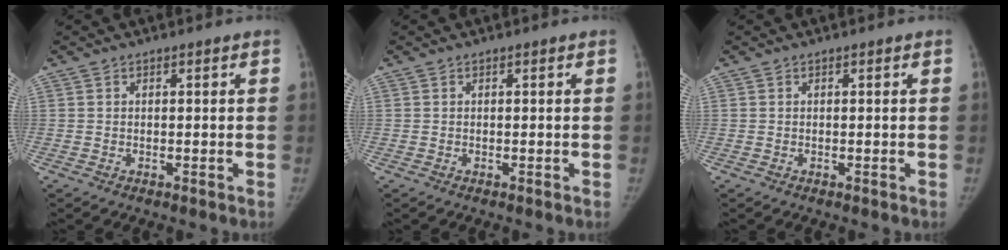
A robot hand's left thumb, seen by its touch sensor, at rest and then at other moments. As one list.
[{"total": 0.0}, {"total": 0.0}]